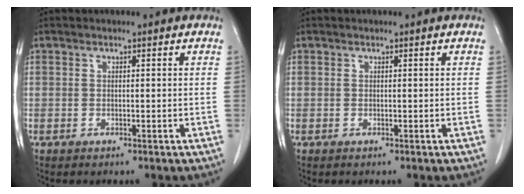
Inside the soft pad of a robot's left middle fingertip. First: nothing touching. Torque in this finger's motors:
{"motor_torque": [-0.01, 0.03, -0.06, -0.01]}